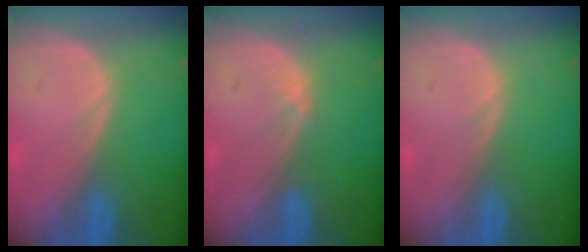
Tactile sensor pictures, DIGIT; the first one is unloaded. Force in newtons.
{"total": 0.7, "press": 0.6, "slide": 0.4}
{"total": 0.0}